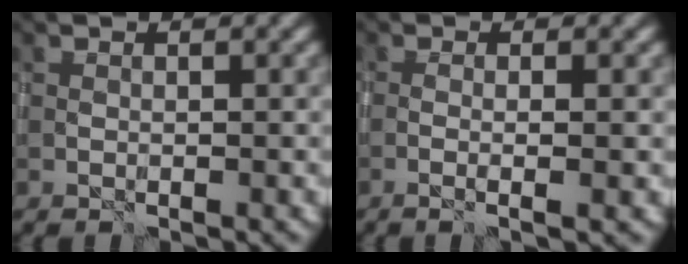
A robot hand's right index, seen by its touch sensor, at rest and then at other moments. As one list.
[{"total": 2.3, "force": [-0.4, 0.3, 2.3], "torque": [-0.034, 0.003, -0.014]}]